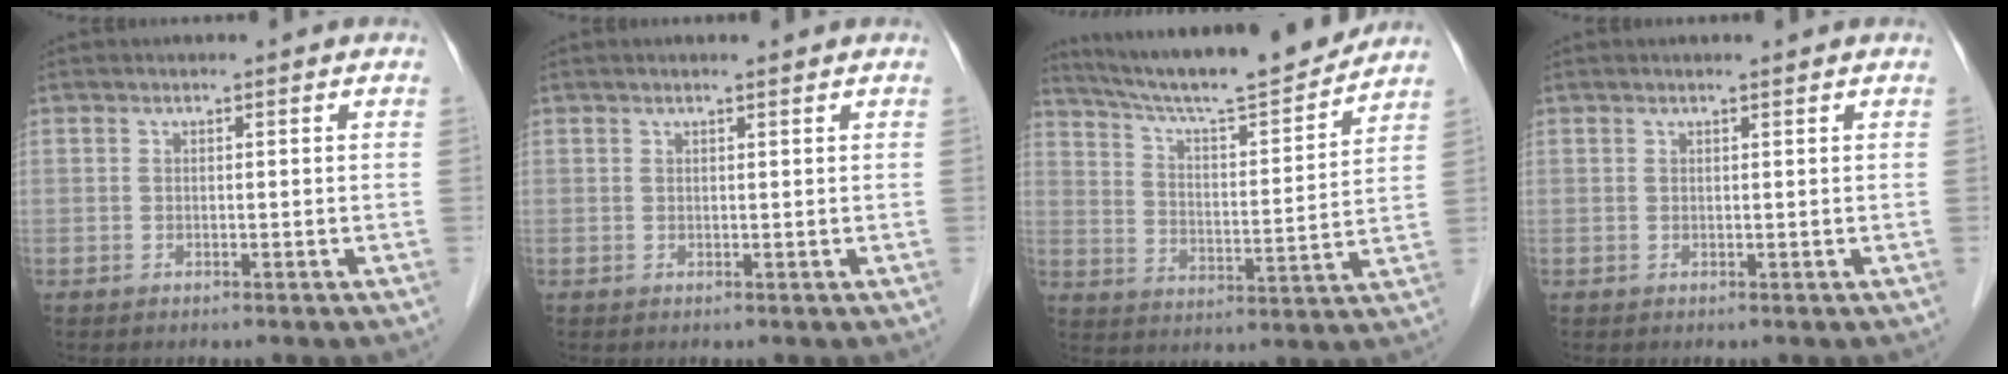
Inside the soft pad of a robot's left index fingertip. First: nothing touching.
{"total": 1.4, "force": [1.2, -0.1, 0.8], "torque": [-0.013, 0.011, 0.021]}
{"total": 17.6, "force": [16.0, 0.4, 7.1], "torque": [-0.123, -0.001, 0.250]}
{"total": 1.1, "force": [0.9, -0.1, 0.6], "torque": [-0.011, 0.009, 0.018]}